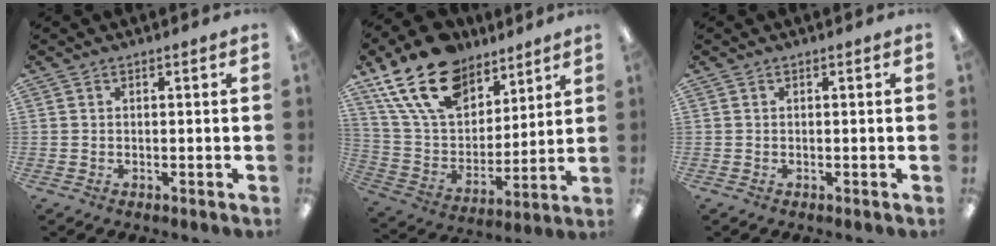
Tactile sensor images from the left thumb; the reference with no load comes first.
{"total": 20.8, "force": [13.7, 11.9, 10.2], "torque": [-0.204, -0.063, 0.256]}
{"total": 0.0}